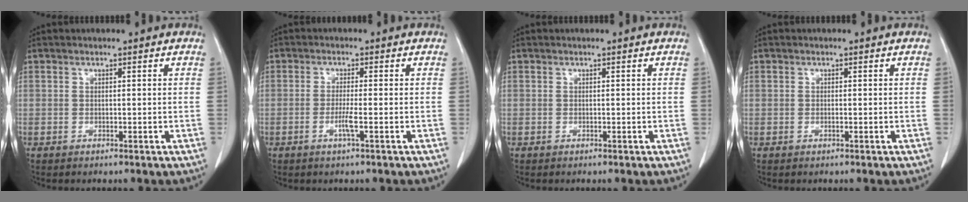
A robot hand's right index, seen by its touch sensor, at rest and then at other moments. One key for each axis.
{"total": 2.6, "fx": -0.9, "fy": -0.3, "fz": 2.4, "tx": -0.049, "ty": -0.004, "tz": -0.020}
{"total": 0.0}
{"total": 0.0}